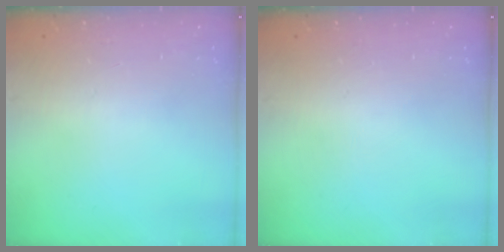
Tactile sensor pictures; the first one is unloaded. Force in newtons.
{"total": 0.0}